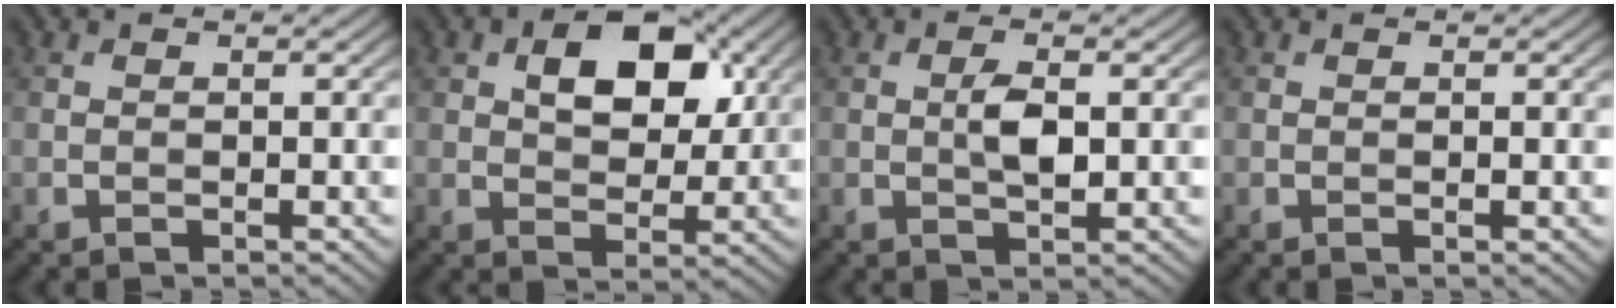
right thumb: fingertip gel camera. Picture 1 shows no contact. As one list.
[{"total": 8.7, "force": [2.8, 5.2, 6.4], "torque": [-0.099, 0.002, 0.041]}, {"total": 3.2, "force": [0.2, 1.2, 3.0], "torque": [-0.059, 0.000, 0.003]}, {"total": 0.6, "force": [-0.1, 0.0, 0.6], "torque": [-0.012, -0.001, -0.002]}]